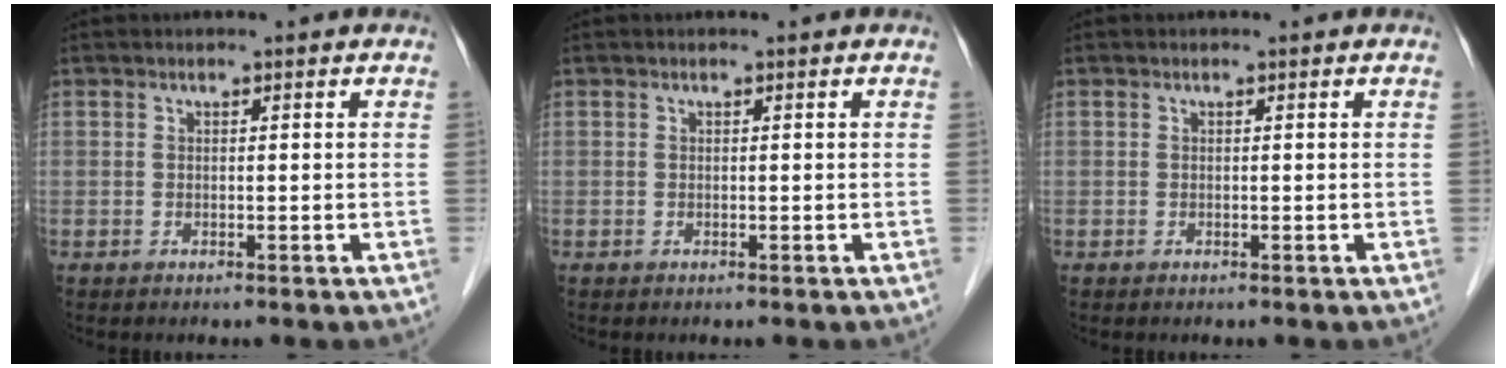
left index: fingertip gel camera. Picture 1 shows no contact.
{"total": 0.0}
{"total": 0.0}